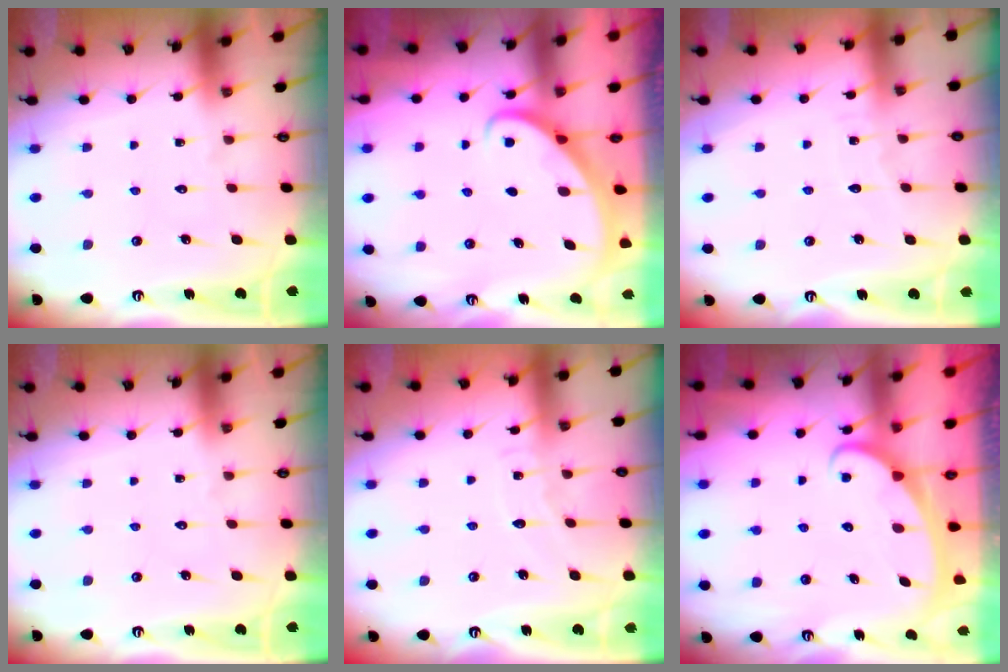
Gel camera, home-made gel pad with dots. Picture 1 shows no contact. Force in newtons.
{"total": 2.9, "press": 2.9, "slide": 0.2}
{"total": 3.3, "press": 3.3, "slide": 0.4}
{"total": 0.0}
{"total": 4.5, "press": 4.5, "slide": 0.2}
{"total": 2.3, "press": 2.3, "slide": 0.4}